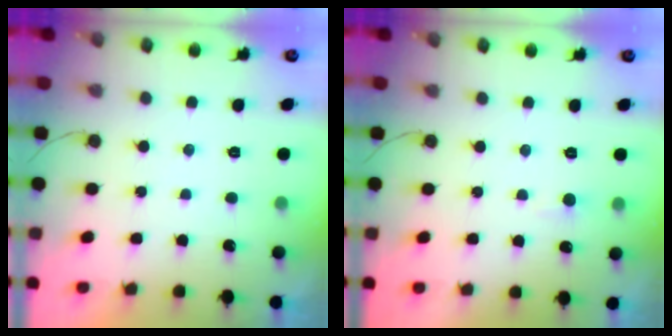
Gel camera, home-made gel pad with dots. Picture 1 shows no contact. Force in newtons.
{"total": 3.2, "press": 3.2, "slide": 0.4}